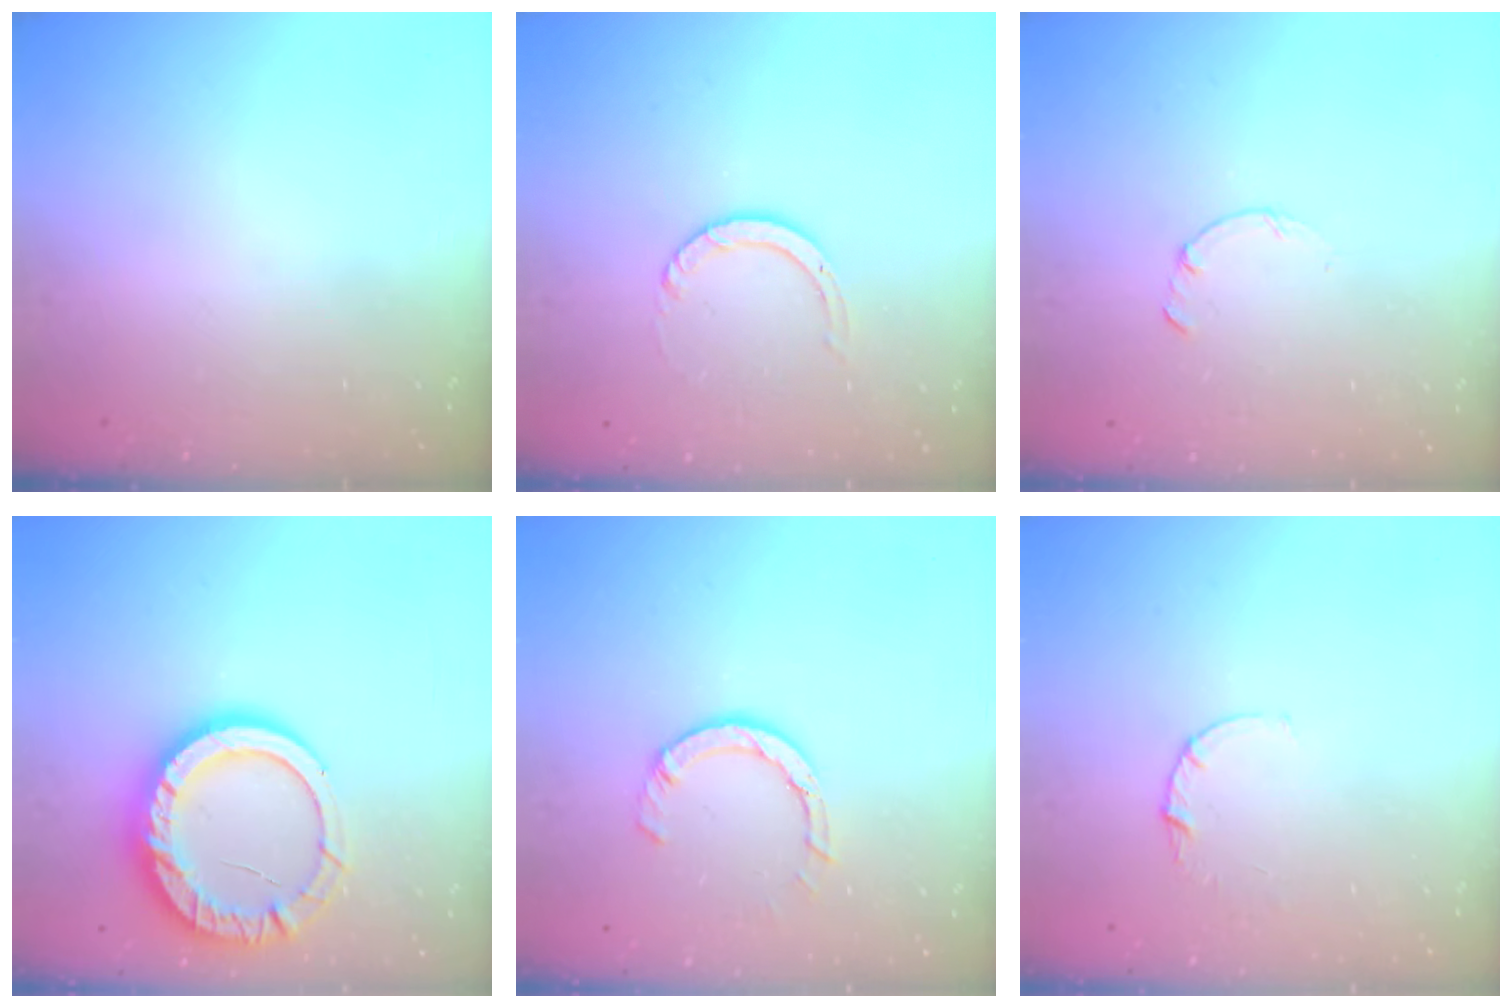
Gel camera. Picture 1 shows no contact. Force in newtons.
{"total": 4.0, "press": 4.0, "slide": 0.2}
{"total": 0.0}
{"total": 16.9, "press": 16.8, "slide": 1.5}
{"total": 5.5, "press": 5.5, "slide": 0.6}
{"total": 2.8, "press": 2.8, "slide": 0.3}